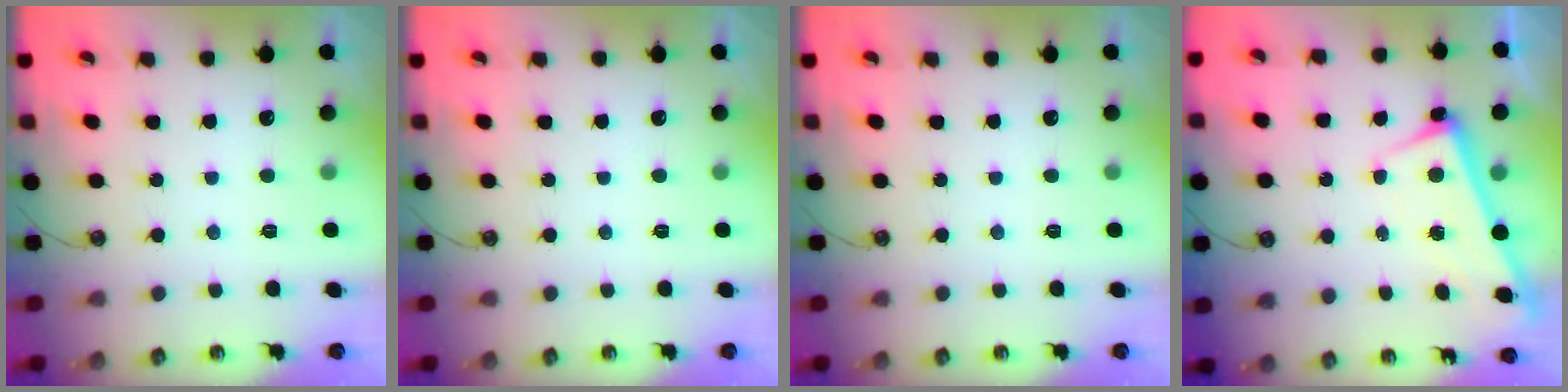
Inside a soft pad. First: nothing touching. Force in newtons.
{"total": 0.0}
{"total": 0.0}
{"total": 2.8, "press": 2.8, "slide": 0.4}